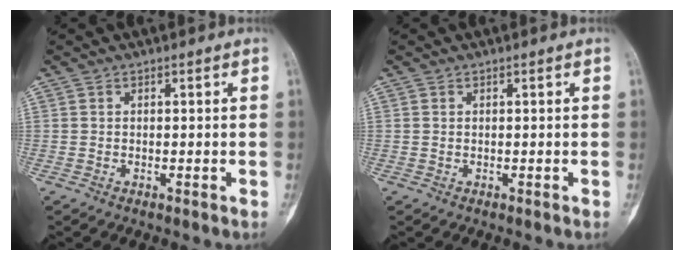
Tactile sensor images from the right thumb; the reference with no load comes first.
{"total": 0.0}